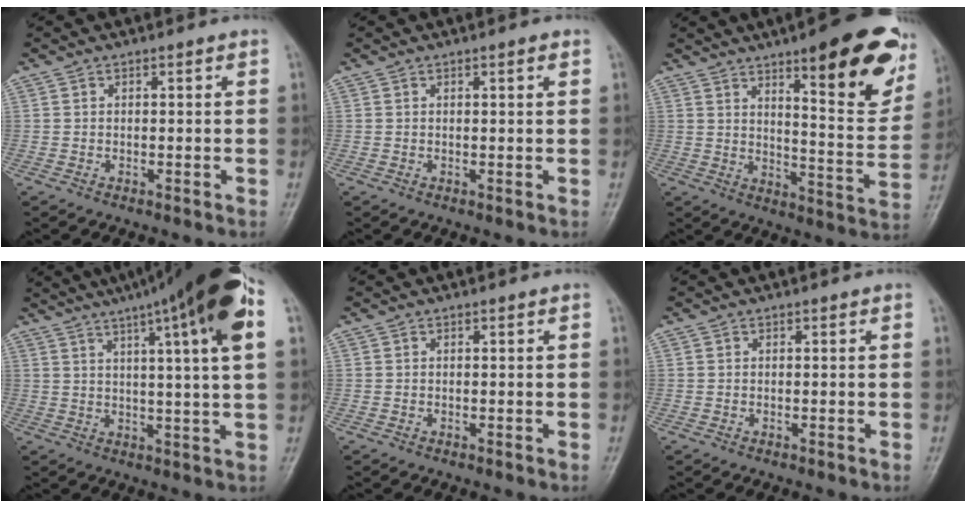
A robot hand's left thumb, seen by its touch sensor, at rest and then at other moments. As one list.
[{"total": 1.1, "force": [0.6, 0.1, 1.0], "torque": [-0.014, -0.001, 0.007]}, {"total": 21.7, "force": [12.1, 5.6, 17.2], "torque": [-0.181, -0.057, 0.167]}, {"total": 19.7, "force": [9.5, 1.7, 17.2], "torque": [-0.256, 0.004, 0.126]}, {"total": 0.0}, {"total": 0.0}]